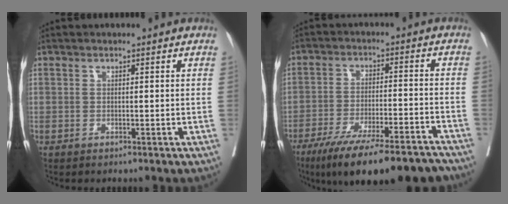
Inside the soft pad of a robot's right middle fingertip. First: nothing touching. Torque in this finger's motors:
{"motor_torque": [1.11, -1.02, 0.31, 0.09]}